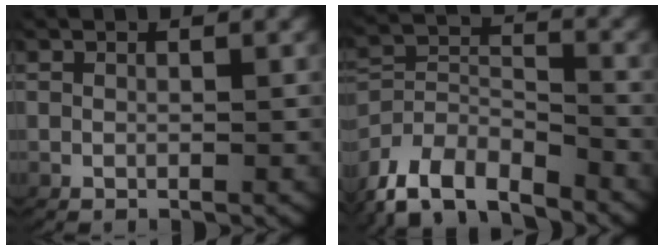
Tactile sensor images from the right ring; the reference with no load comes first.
{"total": 10.3, "force": [-6.3, 7.3, 3.6], "torque": [-0.088, -0.045, -0.103]}